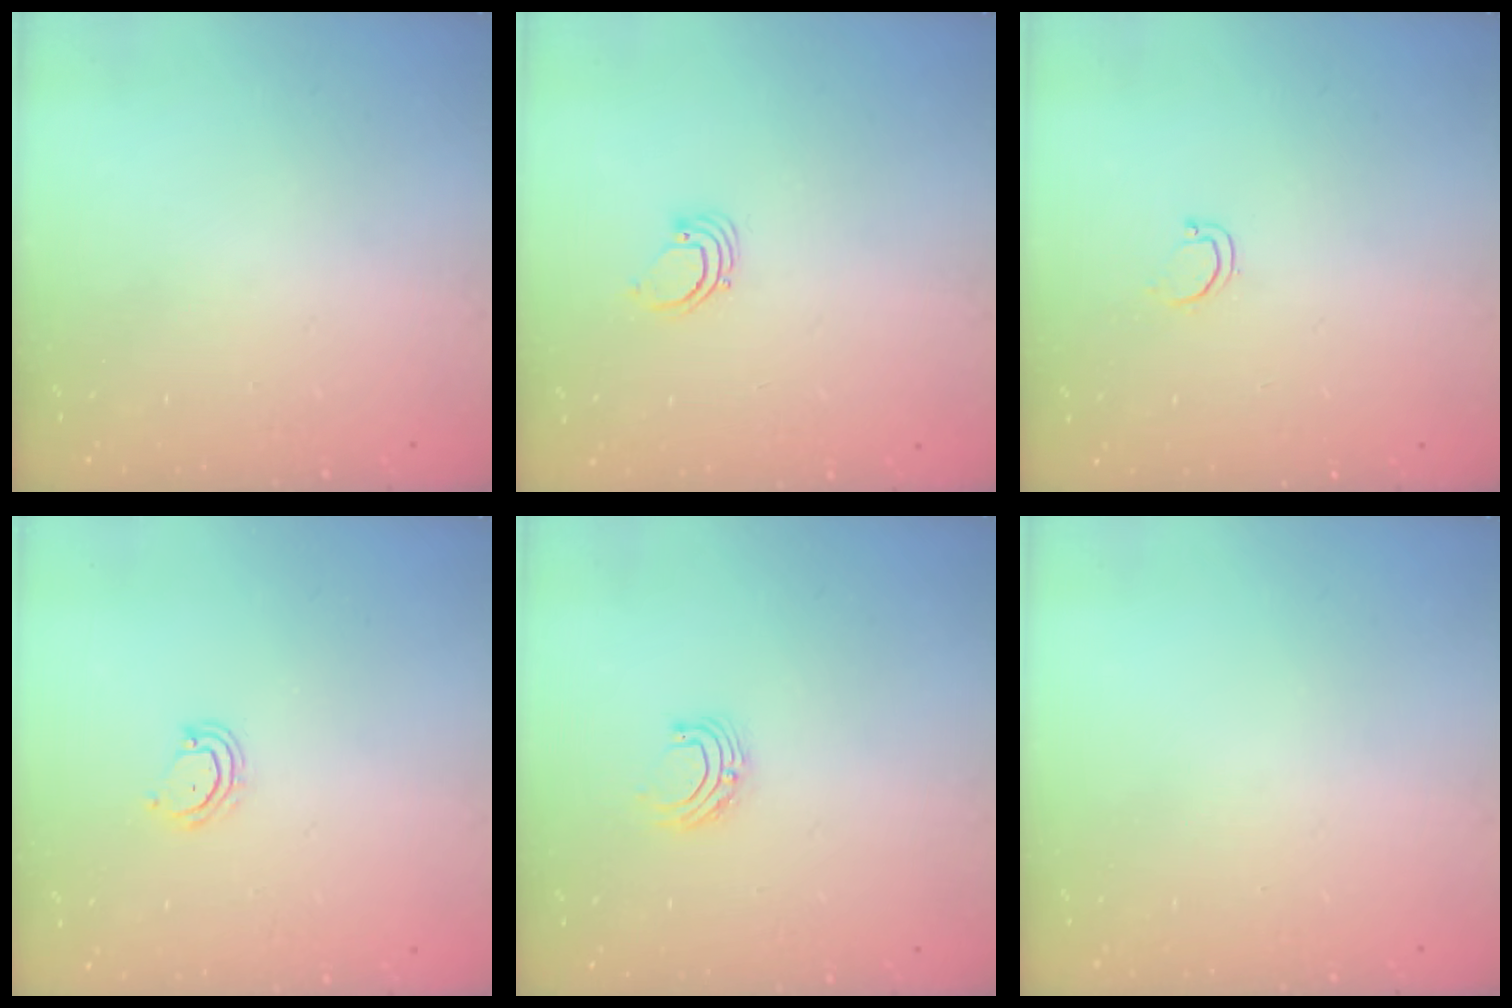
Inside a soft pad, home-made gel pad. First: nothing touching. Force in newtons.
{"total": 2.2, "press": 2.2, "slide": 0.2}
{"total": 2.8, "press": 2.8, "slide": 0.2}
{"total": 4.7, "press": 4.6, "slide": 0.4}
{"total": 5.9, "press": 5.9, "slide": 0.5}
{"total": 0.0}